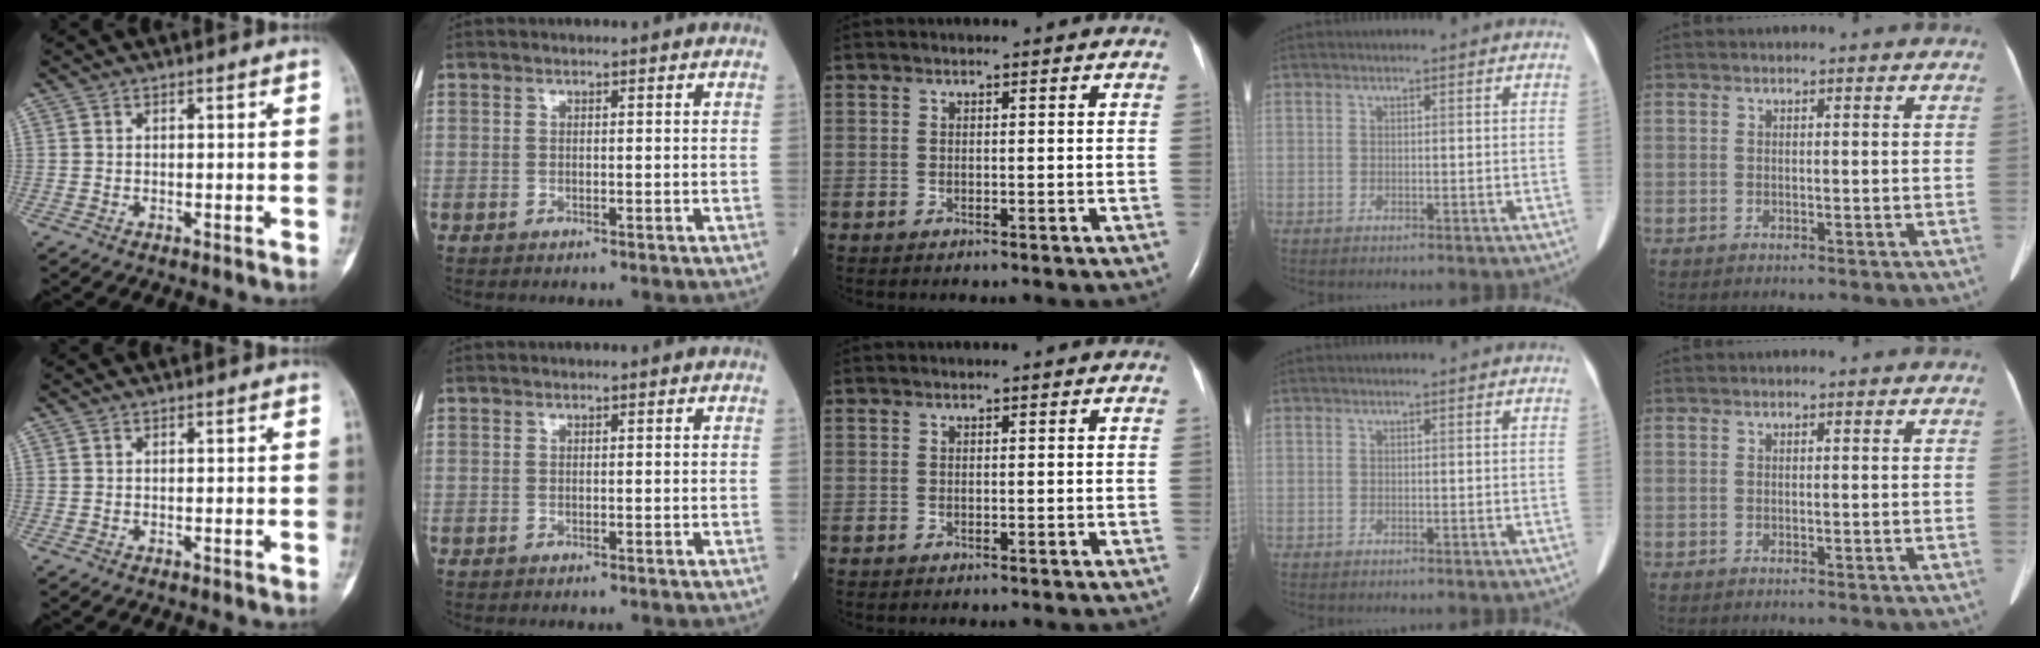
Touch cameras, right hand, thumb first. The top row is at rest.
{}